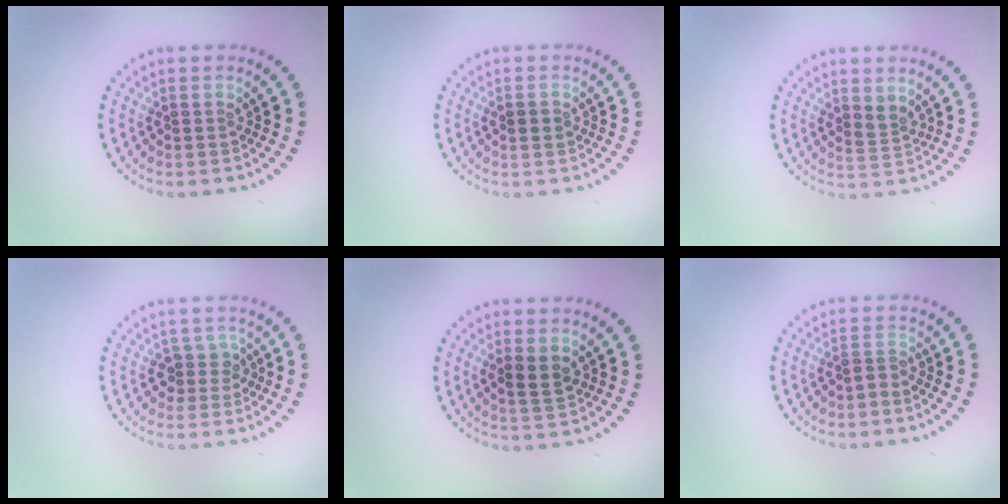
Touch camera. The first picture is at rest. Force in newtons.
{"total": 1.6, "press": 1.6, "slide": 0.2}
{"total": 1.5, "press": 1.2, "slide": 0.9}
{"total": 1.9, "press": 1.5, "slide": 1.1}
{"total": 1.8, "press": 1.7, "slide": 0.5}
{"total": 1.3, "press": 0.8, "slide": 1.0}